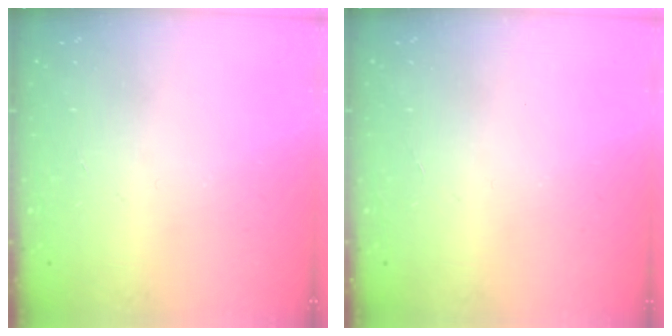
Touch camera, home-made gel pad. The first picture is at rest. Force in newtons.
{"total": 0.0}